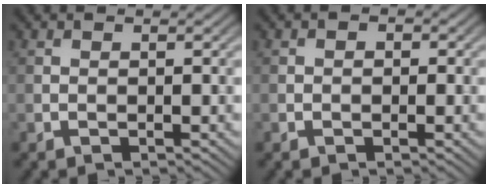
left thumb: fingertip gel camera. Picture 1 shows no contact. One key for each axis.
{"total": 0.8, "fx": -0.1, "fy": 0.8, "fz": 0.3, "tx": -0.003, "ty": -0.005, "tz": -0.007}